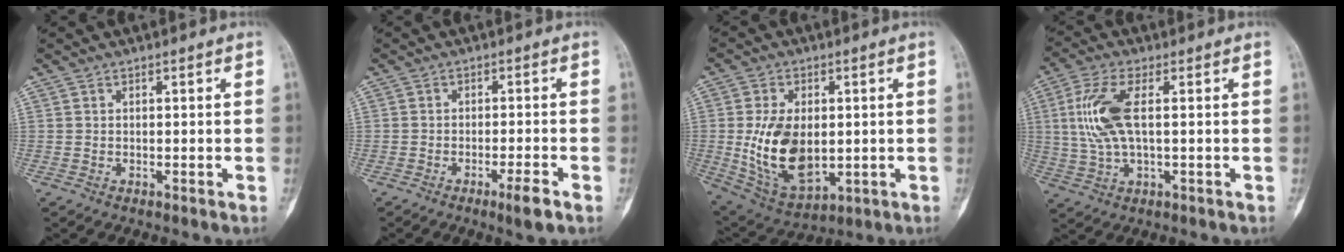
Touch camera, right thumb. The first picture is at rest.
{"total": 3.9, "force": [-2.4, 0.3, 3.1], "torque": [-0.053, 0.006, -0.040]}
{"total": 14.9, "force": [-0.6, 9.0, 11.9], "torque": [-0.204, -0.007, 0.012]}
{"total": 9.7, "force": [1.3, 3.7, 8.8], "torque": [-0.216, 0.009, 0.029]}